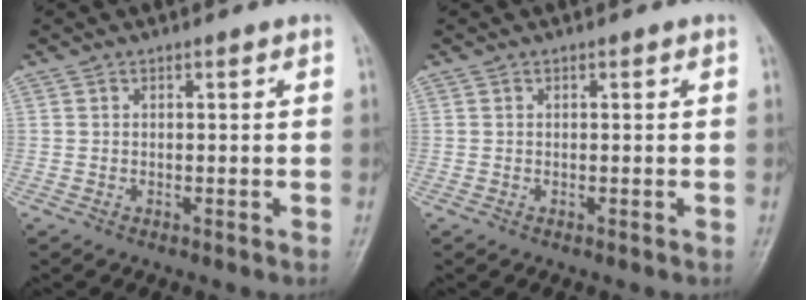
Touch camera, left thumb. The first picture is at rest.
{"total": 0.0}